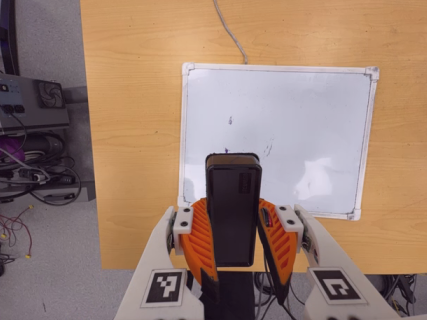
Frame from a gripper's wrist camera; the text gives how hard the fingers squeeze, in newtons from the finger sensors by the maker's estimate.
{"total": 6.7, "left": 5.8, "right": 7.7}